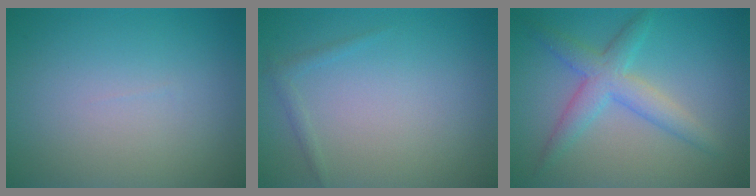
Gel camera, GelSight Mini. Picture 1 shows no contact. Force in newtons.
{"total": 0.8, "press": 0.8, "slide": 0.1}
{"total": 3.9, "press": 3.9, "slide": 0.0}